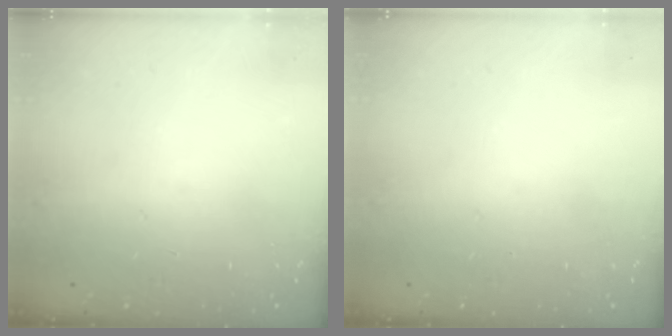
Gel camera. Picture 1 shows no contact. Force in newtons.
{"total": 0.0}